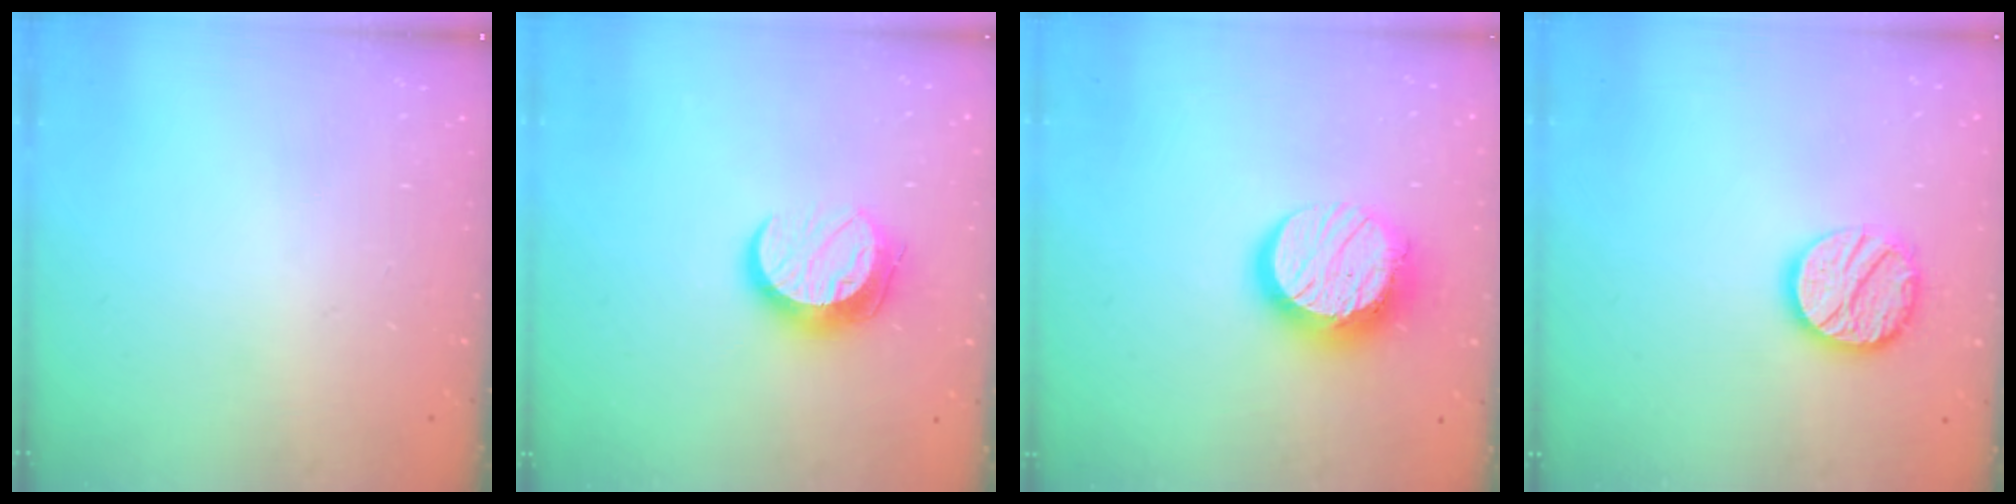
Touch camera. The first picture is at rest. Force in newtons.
{"total": 12.0, "press": 12.0, "slide": 0.8}
{"total": 14.0, "press": 14.0, "slide": 0.9}
{"total": 14.4, "press": 14.3, "slide": 1.2}